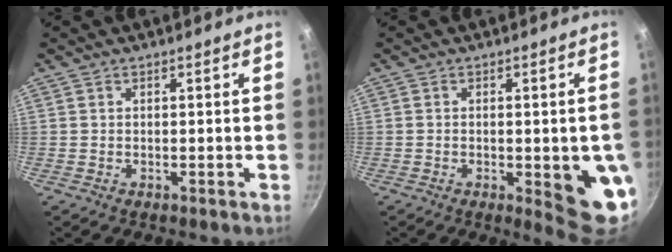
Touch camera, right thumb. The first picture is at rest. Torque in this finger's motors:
{"motor_torque": [1.91, 2.04, 1.50, -0.46, 0.33]}